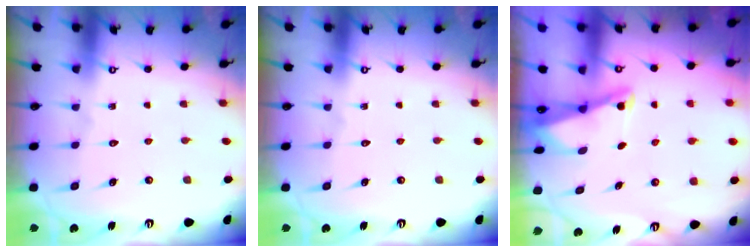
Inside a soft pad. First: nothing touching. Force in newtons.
{"total": 0.0}
{"total": 2.1, "press": 2.1, "slide": 0.3}